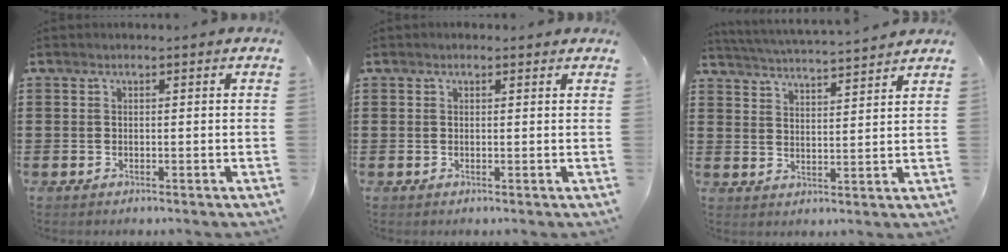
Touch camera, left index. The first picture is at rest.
{"total": 0.6, "force": [0.3, 0.4, 0.3], "torque": [-0.007, 0.003, 0.007]}
{"total": 3.7, "force": [3.7, -0.5, 0.3], "torque": [-0.025, -0.028, 0.060]}